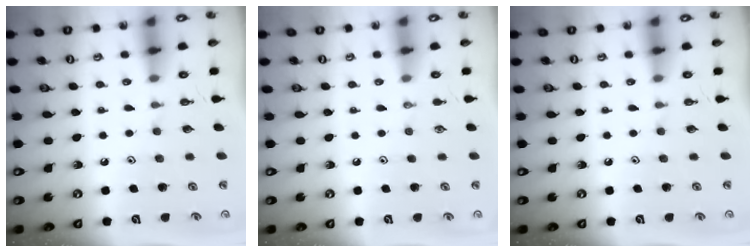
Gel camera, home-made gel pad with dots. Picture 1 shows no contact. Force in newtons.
{"total": 0.0}
{"total": 0.0}